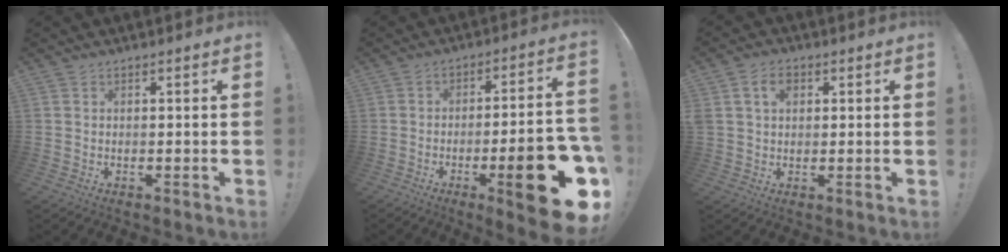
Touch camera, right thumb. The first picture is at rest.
{"total": 19.6, "force": [-7.6, 4.9, 17.4], "torque": [-0.224, 0.037, -0.102]}
{"total": 5.6, "force": [2.0, 4.0, 3.3], "torque": [-0.057, 0.008, 0.036]}